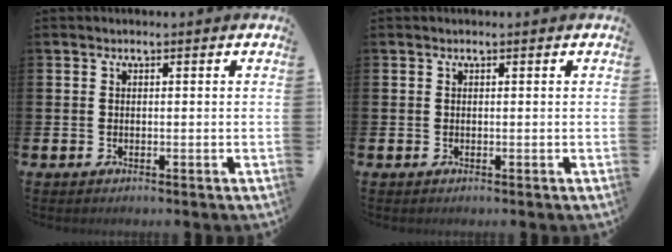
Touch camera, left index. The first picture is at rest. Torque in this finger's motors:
{"motor_torque": [0.12, -0.05, 0.00, 0.00]}